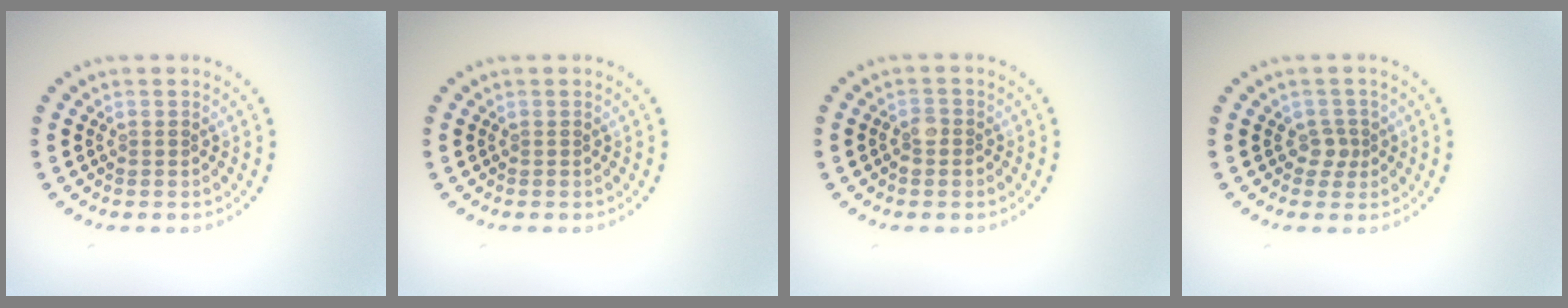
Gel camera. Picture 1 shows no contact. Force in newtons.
{"total": 0.0}
{"total": 1.4, "press": 1.3, "slide": 0.5}
{"total": 1.4, "press": 1.1, "slide": 1.0}